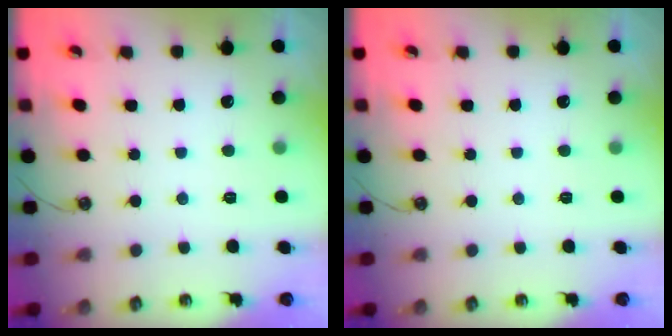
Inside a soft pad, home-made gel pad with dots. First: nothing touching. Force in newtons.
{"total": 0.0}